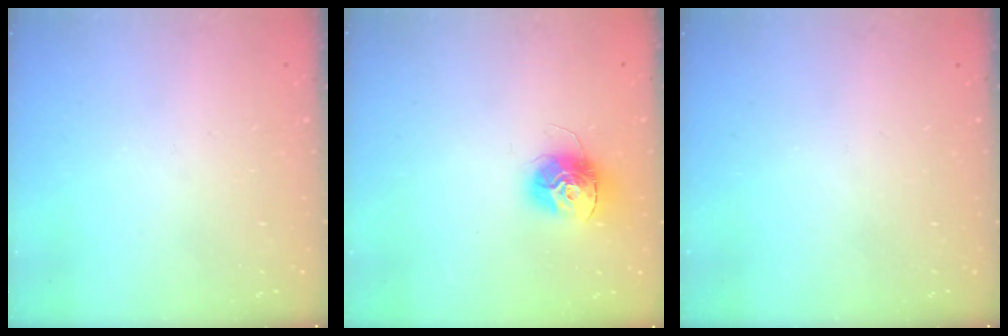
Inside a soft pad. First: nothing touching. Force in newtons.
{"total": 13.6, "press": 13.5, "slide": 1.3}
{"total": 0.0}